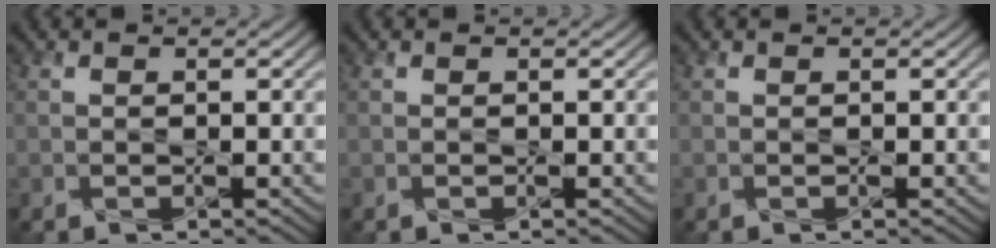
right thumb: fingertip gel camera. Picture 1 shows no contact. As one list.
[{"total": 0.0}, {"total": 0.0}]